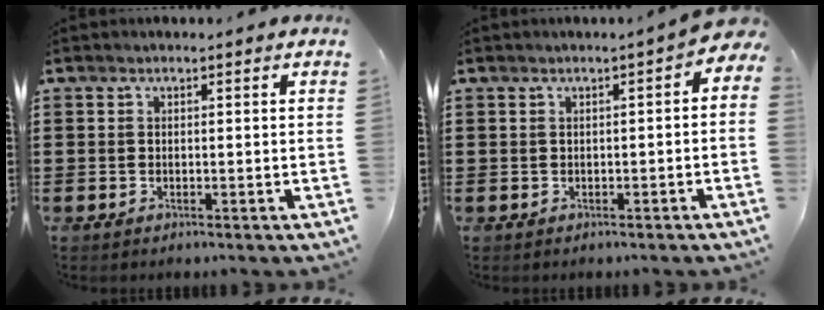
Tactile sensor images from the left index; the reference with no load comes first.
{"total": 1.0, "force": [-0.4, 0.3, 0.8], "torque": [-0.019, 0.000, -0.010]}